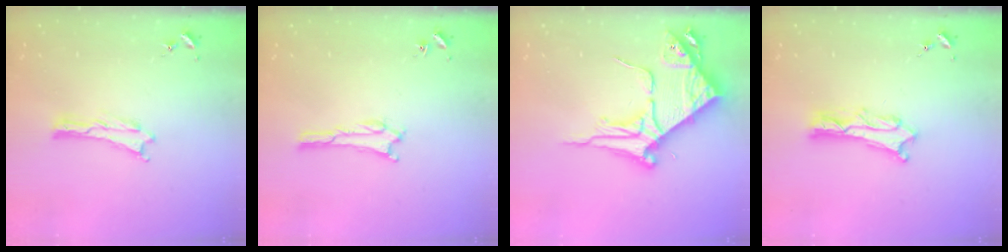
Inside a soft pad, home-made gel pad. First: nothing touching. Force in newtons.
{"total": 1.1, "press": 1.0, "slide": 0.1}
{"total": 8.9, "press": 8.9, "slide": 0.8}
{"total": 3.8, "press": 3.8, "slide": 0.4}